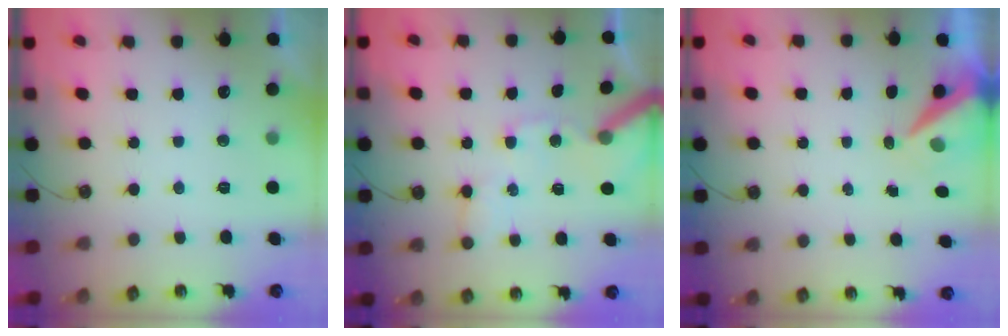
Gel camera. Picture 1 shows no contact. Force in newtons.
{"total": 12.0, "press": 11.8, "slide": 1.7}
{"total": 7.8, "press": 7.7, "slide": 0.8}